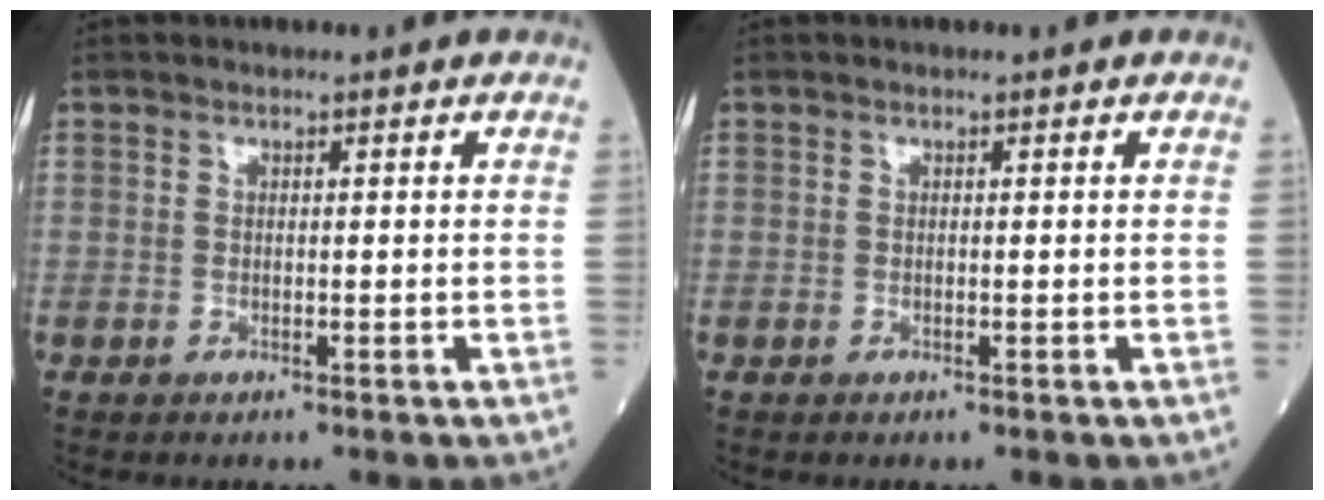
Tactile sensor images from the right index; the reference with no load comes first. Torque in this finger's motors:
{"motor_torque": [0.01, 0.00, 0.00, 0.00]}